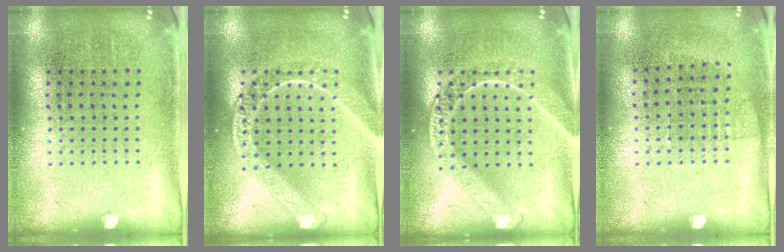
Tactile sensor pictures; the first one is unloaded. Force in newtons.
{"total": 1.6, "press": 1.6, "slide": 0.2}
{"total": 2.8, "press": 2.8, "slide": 0.4}
{"total": 0.8, "press": 0.7, "slide": 0.4}